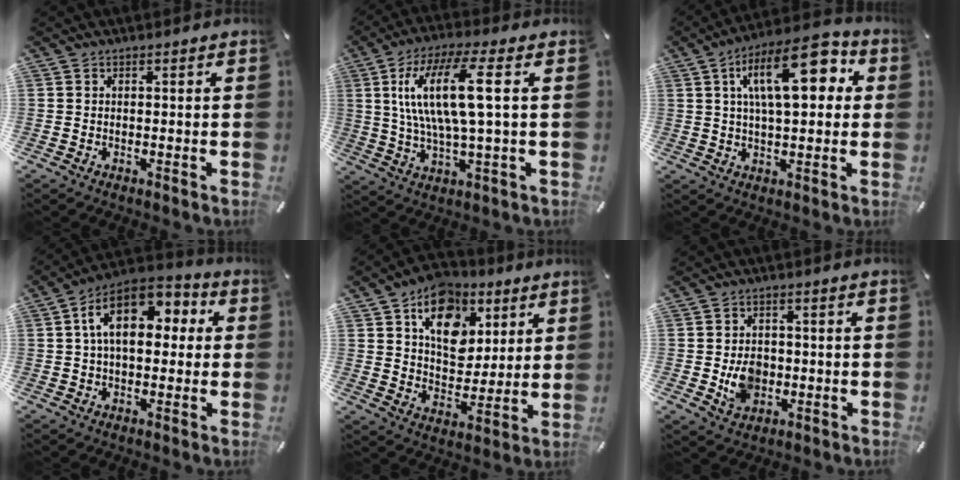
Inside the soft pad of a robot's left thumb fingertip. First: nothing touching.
{"total": 15.1, "force": [3.3, 3.7, 14.3], "torque": [-0.301, -0.004, 0.046]}
{"total": 17.3, "force": [5.6, 7.5, 14.5], "torque": [-0.234, -0.003, 0.088]}
{"total": 13.4, "force": [3.5, 8.1, 10.1], "torque": [-0.177, 0.000, 0.060]}
{"total": 14.1, "force": [6.4, 10.6, 6.6], "torque": [-0.089, -0.031, 0.116]}
{"total": 7.0, "force": [-1.0, 5.8, 3.7], "torque": [-0.062, -0.002, -0.020]}